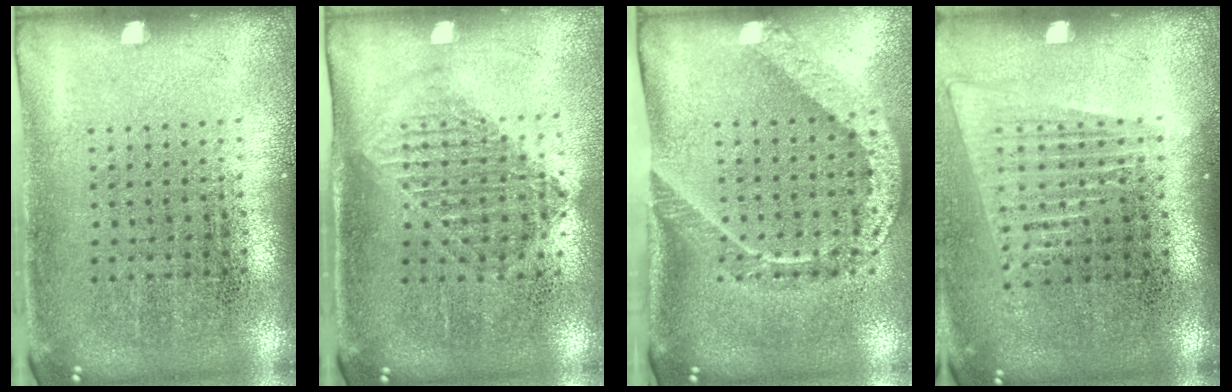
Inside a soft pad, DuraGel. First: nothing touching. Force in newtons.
{"total": 1.3, "press": 1.1, "slide": 0.6}
{"total": 2.1, "press": 1.5, "slide": 1.5}
{"total": 1.4, "press": 1.3, "slide": 0.6}